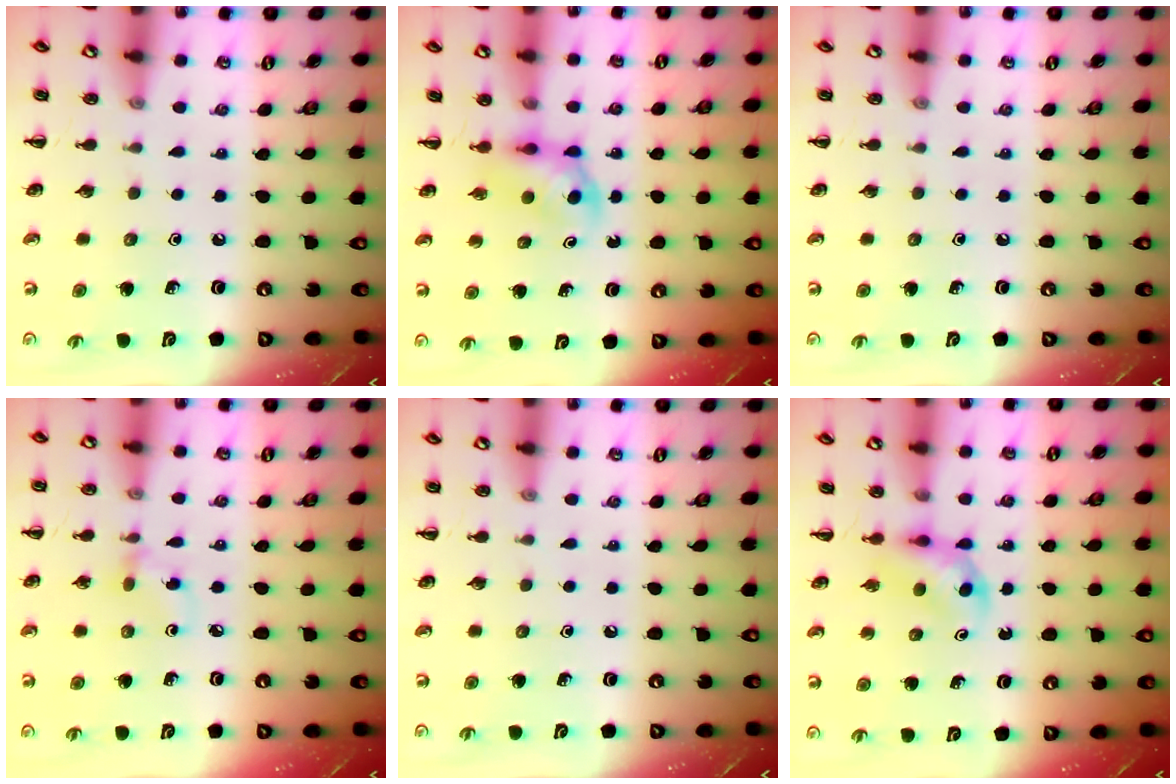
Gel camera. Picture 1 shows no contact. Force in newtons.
{"total": 3.8, "press": 3.7, "slide": 1.0}
{"total": 0.0}
{"total": 2.8, "press": 2.6, "slide": 1.1}
{"total": 0.0}
{"total": 3.7, "press": 3.5, "slide": 1.3}